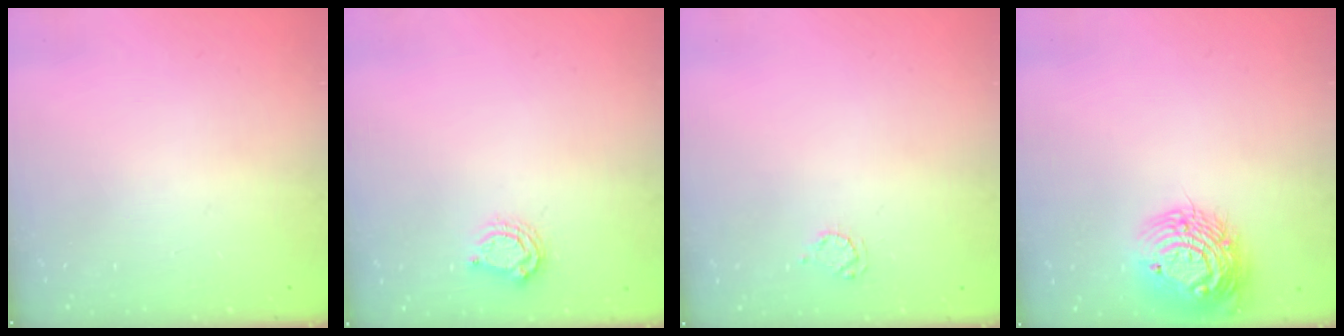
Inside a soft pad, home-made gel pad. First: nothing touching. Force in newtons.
{"total": 5.8, "press": 5.7, "slide": 0.7}
{"total": 2.9, "press": 2.9, "slide": 0.3}
{"total": 15.1, "press": 15.0, "slide": 1.1}